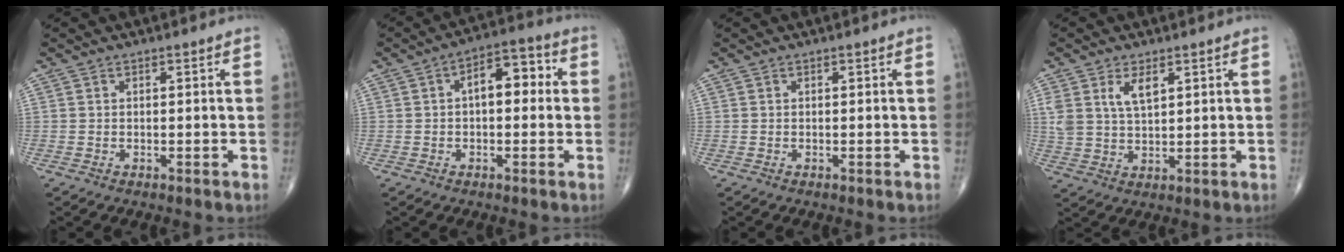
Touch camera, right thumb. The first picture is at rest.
{"total": 8.0, "force": [0.8, 4.3, 6.7], "torque": [-0.073, 0.029, 0.002]}
{"total": 0.0}
{"total": 5.7, "force": [2.7, 2.7, 4.3], "torque": [-0.081, -0.010, 0.059]}